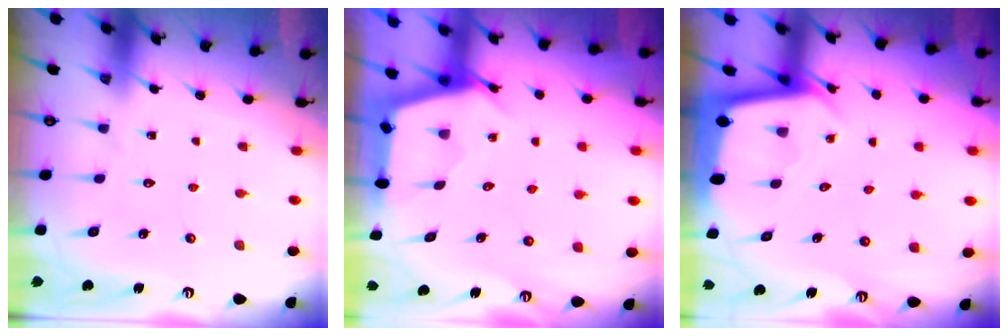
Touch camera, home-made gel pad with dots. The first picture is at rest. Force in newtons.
{"total": 3.2, "press": 3.2, "slide": 0.3}
{"total": 2.4, "press": 2.4, "slide": 0.1}